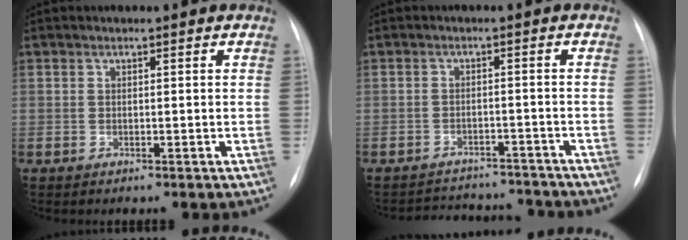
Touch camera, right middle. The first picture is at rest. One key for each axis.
{"total": 10.5, "fx": -10.0, "fy": 2.9, "fz": 1.4, "tx": -0.022, "ty": 0.016, "tz": -0.126}